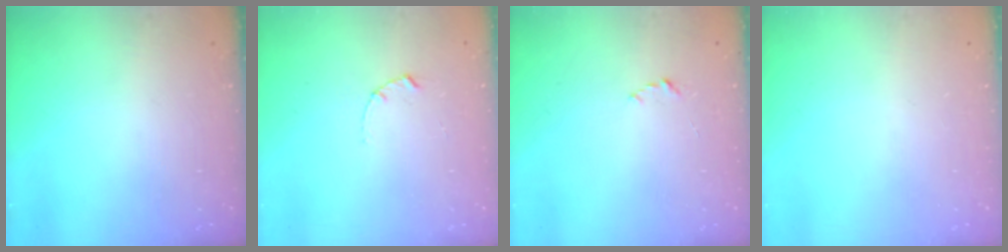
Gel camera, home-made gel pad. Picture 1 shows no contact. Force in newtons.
{"total": 1.7, "press": 1.6, "slide": 0.3}
{"total": 2.2, "press": 2.1, "slide": 0.3}
{"total": 0.0}